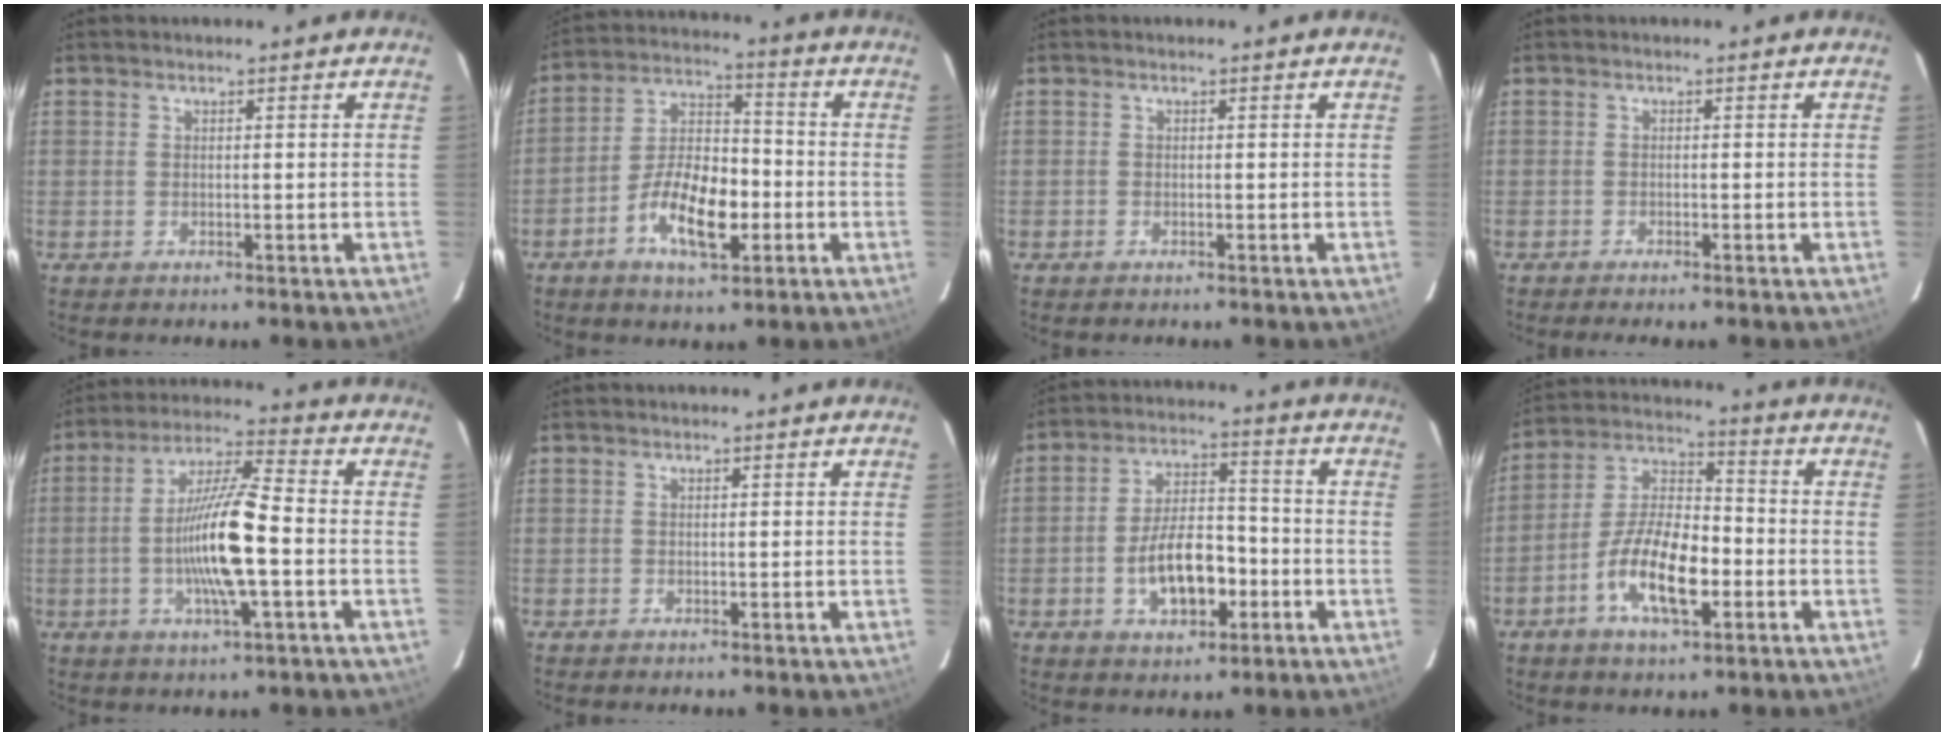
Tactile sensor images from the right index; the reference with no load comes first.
{"total": 12.5, "force": [-4.6, 5.6, 10.2], "torque": [-0.199, 0.011, -0.080]}
{"total": 0.7, "force": [-0.6, 0.4, 0.0], "torque": [-0.002, -0.002, -0.012]}
{"total": 1.3, "force": [-1.2, 0.0, 0.5], "torque": [-0.017, -0.005, -0.022]}
{"total": 13.1, "force": [-2.7, 1.7, 12.7], "torque": [-0.245, 0.003, -0.056]}
{"total": 0.0}
{"total": 10.9, "force": [-3.8, 5.3, 8.7], "torque": [-0.163, 0.015, -0.054]}
{"total": 13.4, "force": [-5.0, 5.4, 11.3], "torque": [-0.225, 0.005, -0.091]}